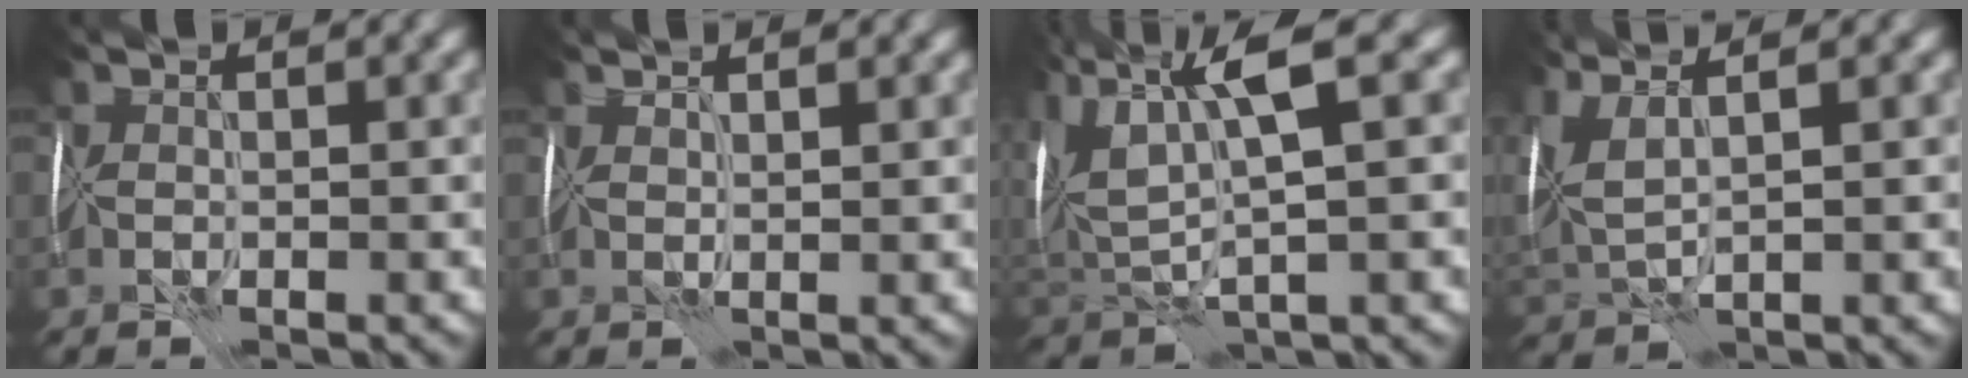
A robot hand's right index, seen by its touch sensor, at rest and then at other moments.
{"total": 1.9, "force": [1.6, 0.5, 1.0], "torque": [-0.002, 0.006, 0.019]}
{"total": 10.4, "force": [5.1, 3.3, 8.5], "torque": [-0.189, 0.015, 0.100]}
{"total": 5.8, "force": [3.5, 2.1, 4.1], "torque": [-0.090, 0.024, 0.066]}